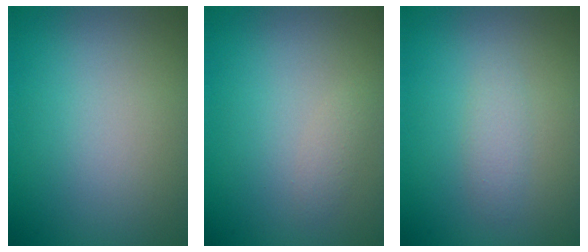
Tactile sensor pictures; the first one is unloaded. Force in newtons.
{"total": 0.8, "press": 0.8, "slide": 0.0}
{"total": 1.3, "press": 1.3, "slide": 0.0}